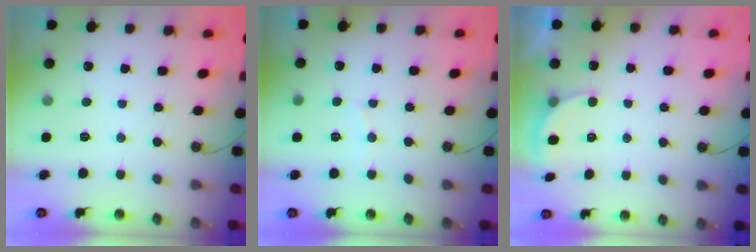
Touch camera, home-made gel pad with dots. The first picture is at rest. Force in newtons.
{"total": 4.5, "press": 4.5, "slide": 0.4}
{"total": 2.8, "press": 2.6, "slide": 1.0}